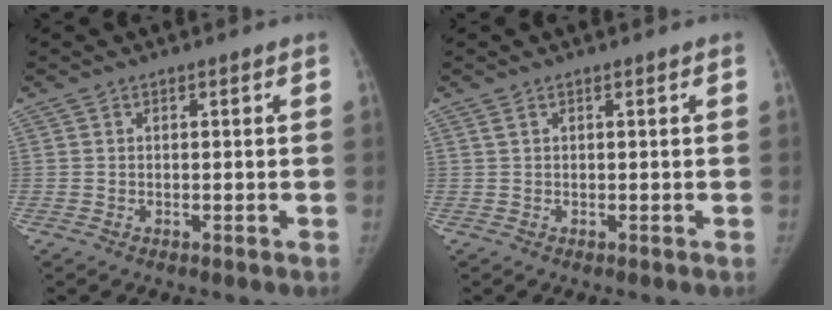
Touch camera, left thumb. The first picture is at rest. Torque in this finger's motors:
{"motor_torque": [0.33, -0.08, 0.51, 0.08, 0.04]}